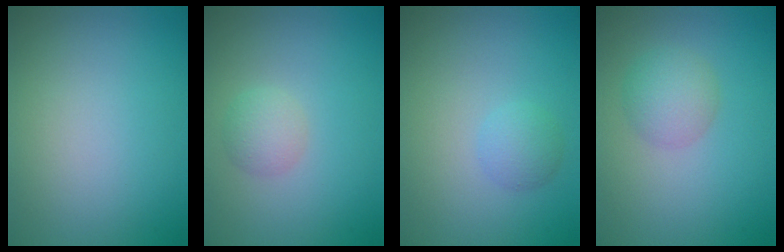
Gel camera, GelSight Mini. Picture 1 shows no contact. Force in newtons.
{"total": 1.9, "press": 1.9, "slide": 0.1}
{"total": 1.7, "press": 1.7, "slide": 0.1}
{"total": 3.0, "press": 3.0, "slide": 0.2}